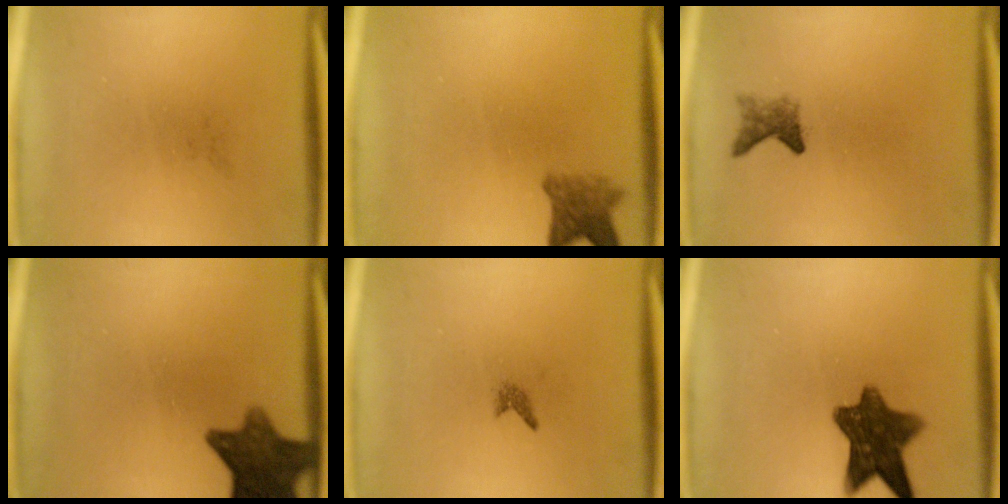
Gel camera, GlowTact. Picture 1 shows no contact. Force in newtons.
{"total": 3.7}
{"total": 2.1}
{"total": 10.6}
{"total": 0.7}
{"total": 10.0}